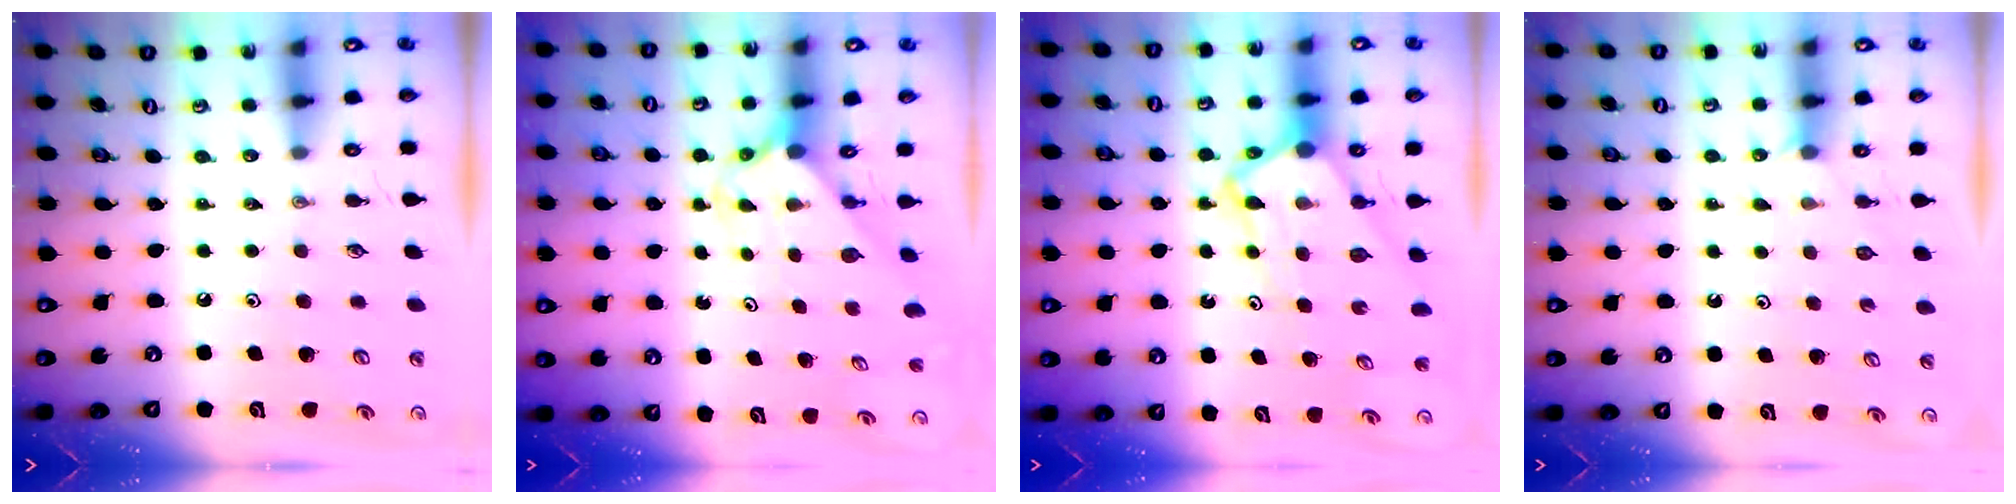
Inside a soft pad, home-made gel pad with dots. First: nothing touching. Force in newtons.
{"total": 2.3, "press": 2.3, "slide": 0.2}
{"total": 6.4, "press": 6.4, "slide": 0.6}
{"total": 2.6, "press": 2.6, "slide": 0.3}